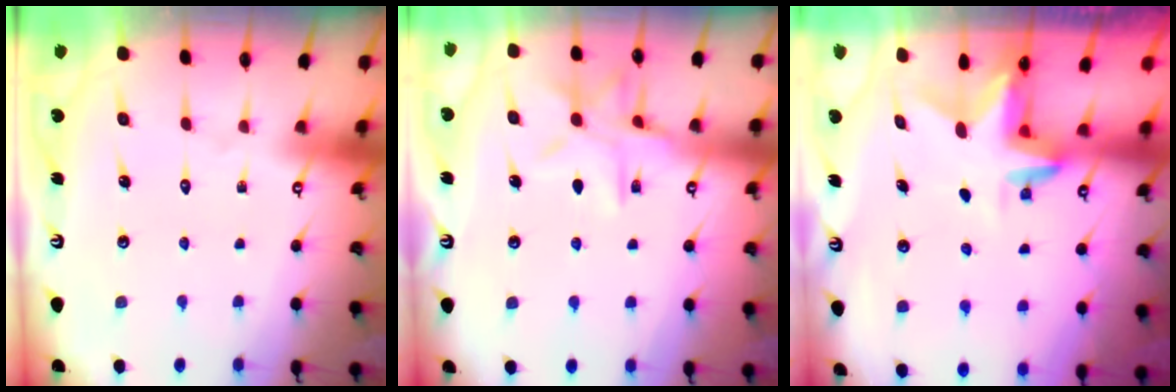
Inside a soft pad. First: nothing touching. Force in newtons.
{"total": 10.2, "press": 10.1, "slide": 0.8}
{"total": 2.9, "press": 2.9, "slide": 0.3}